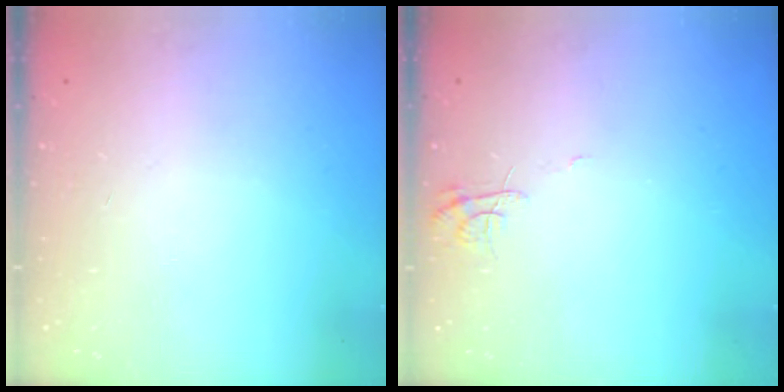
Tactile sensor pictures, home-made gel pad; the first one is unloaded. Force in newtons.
{"total": 4.6, "press": 4.6, "slide": 0.6}